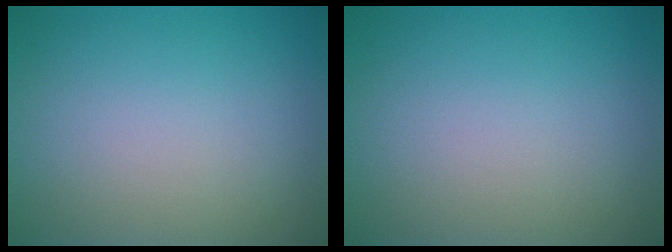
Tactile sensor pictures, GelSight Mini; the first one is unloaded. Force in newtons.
{"total": 0.0}